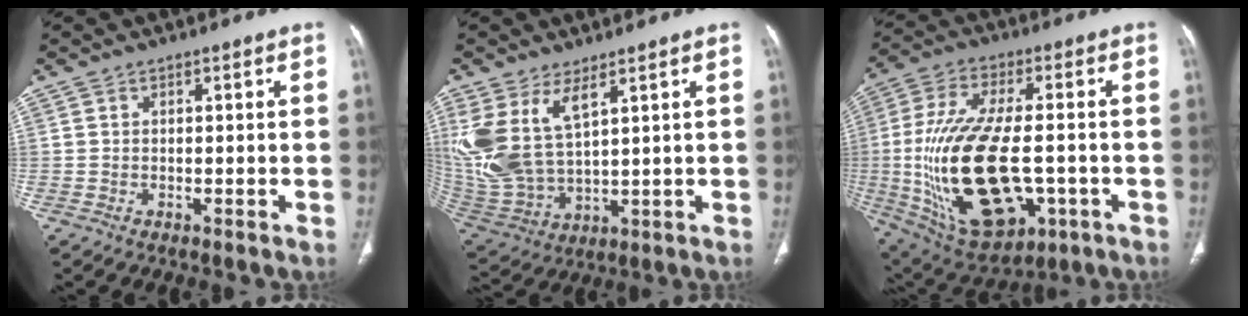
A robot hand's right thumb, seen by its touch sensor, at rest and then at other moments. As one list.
[{"total": 14.5, "force": [6.3, 6.8, 11.2], "torque": [-0.246, -0.027, 0.149]}, {"total": 25.7, "force": [-3.9, 12.9, 21.9], "torque": [-0.445, -0.002, -0.037]}]